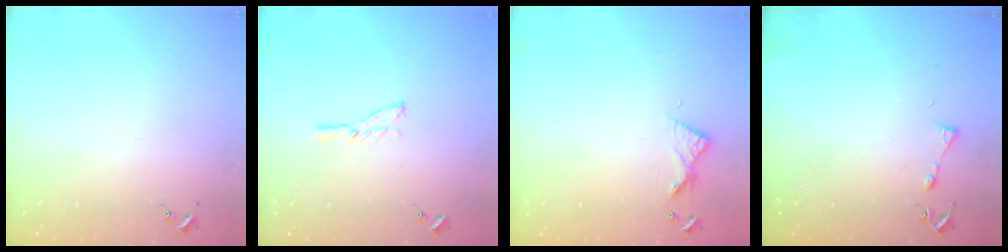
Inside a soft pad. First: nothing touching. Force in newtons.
{"total": 6.4, "press": 6.3, "slide": 0.6}
{"total": 6.1, "press": 6.1, "slide": 0.6}
{"total": 3.7, "press": 3.7, "slide": 0.5}